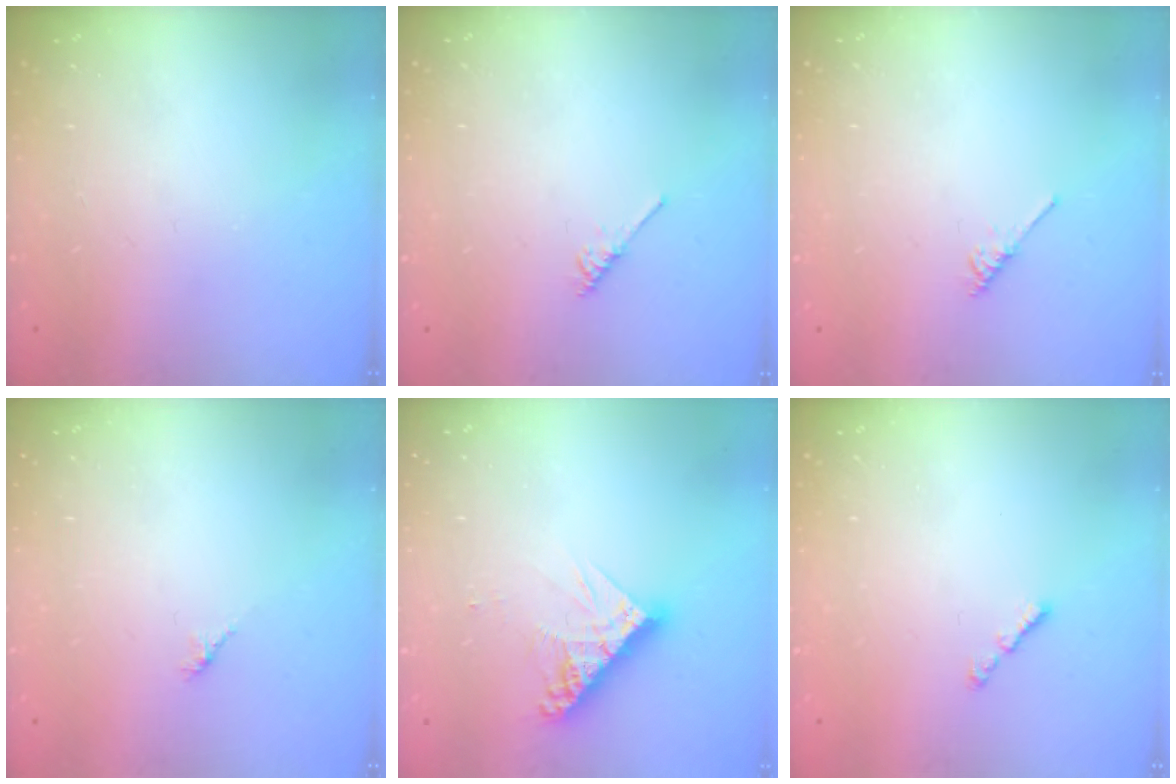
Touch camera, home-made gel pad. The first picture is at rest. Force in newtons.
{"total": 2.1, "press": 2.1, "slide": 0.4}
{"total": 2.1, "press": 2.1, "slide": 0.4}
{"total": 1.7, "press": 1.6, "slide": 0.5}
{"total": 10.7, "press": 10.6, "slide": 1.0}
{"total": 1.0, "press": 0.9, "slide": 0.5}